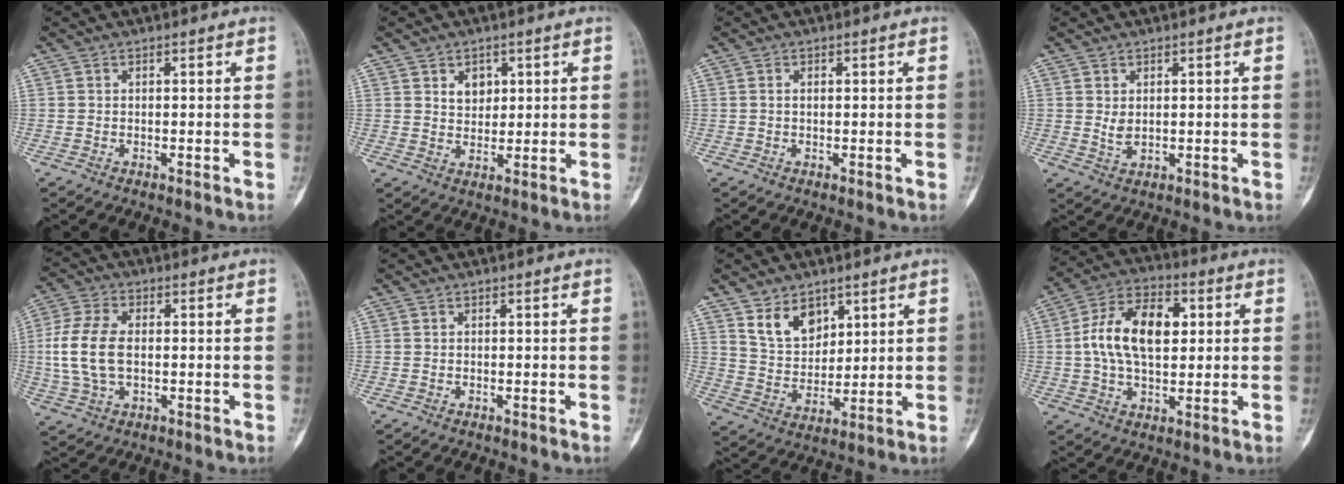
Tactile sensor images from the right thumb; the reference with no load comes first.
{"total": 3.9, "force": [1.7, 3.0, 1.9], "torque": [-0.012, -0.012, 0.031]}
{"total": 0.7, "force": [0.1, 0.4, 0.5], "torque": [-0.017, 0.004, 0.004]}
{"total": 2.3, "force": [0.6, 1.3, 1.7], "torque": [-0.024, -0.008, 0.016]}
{"total": 10.8, "force": [0.0, 6.3, 8.7], "torque": [-0.193, 0.009, 0.000]}
{"total": 0.0}
{"total": 8.7, "force": [5.1, 5.6, 4.2], "torque": [-0.050, -0.039, 0.105]}
{"total": 14.6, "force": [2.1, 8.4, 11.7], "torque": [-0.202, 0.015, 0.032]}